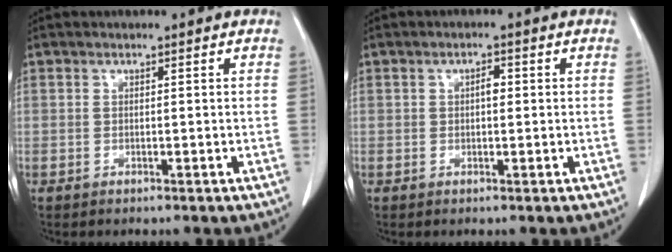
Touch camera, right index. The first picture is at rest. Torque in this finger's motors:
{"motor_torque": [0.20, -0.11, 0.02, 0.02]}